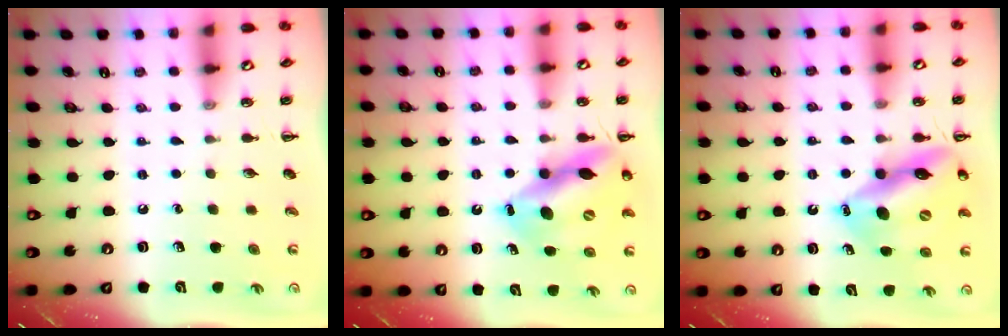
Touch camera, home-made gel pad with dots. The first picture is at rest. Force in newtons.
{"total": 13.9, "press": 13.5, "slide": 3.6}
{"total": 15.8, "press": 15.0, "slide": 4.9}